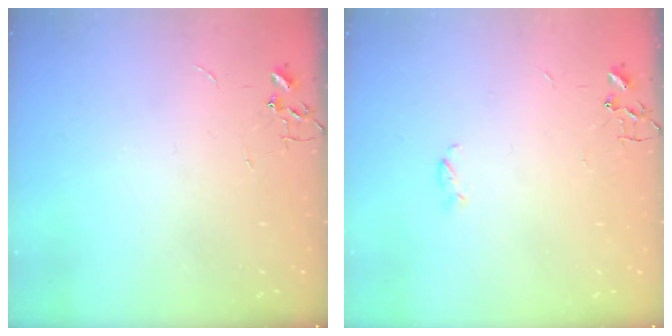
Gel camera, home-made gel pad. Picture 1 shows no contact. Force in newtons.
{"total": 2.9, "press": 2.9, "slide": 0.3}